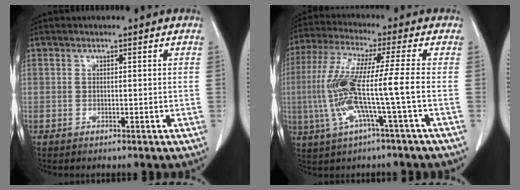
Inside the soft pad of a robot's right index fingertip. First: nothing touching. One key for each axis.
{"total": 12.1, "fx": -2.2, "fy": -0.6, "fz": 11.9, "tx": -0.255, "ty": 0.002, "tz": -0.047}